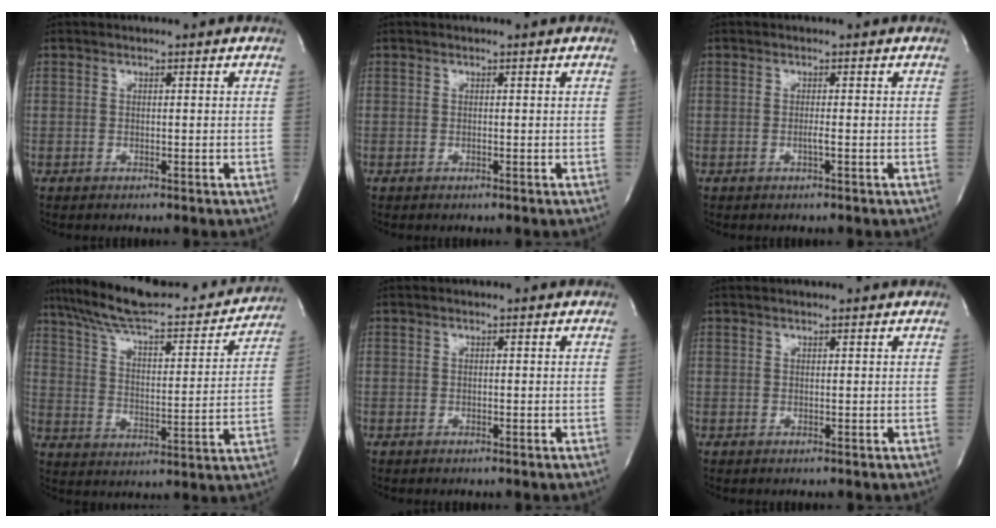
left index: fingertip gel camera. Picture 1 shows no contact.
{"total": 0.0}
{"total": 0.8, "force": [-0.3, -0.2, 0.7], "torque": [-0.010, 0.000, -0.008]}
{"total": 25.0, "force": [21.7, 5.0, 11.4], "torque": [-0.182, 0.009, 0.303]}
{"total": 0.0}
{"total": 1.8, "force": [1.7, 0.1, 0.8], "torque": [-0.010, 0.017, 0.024]}